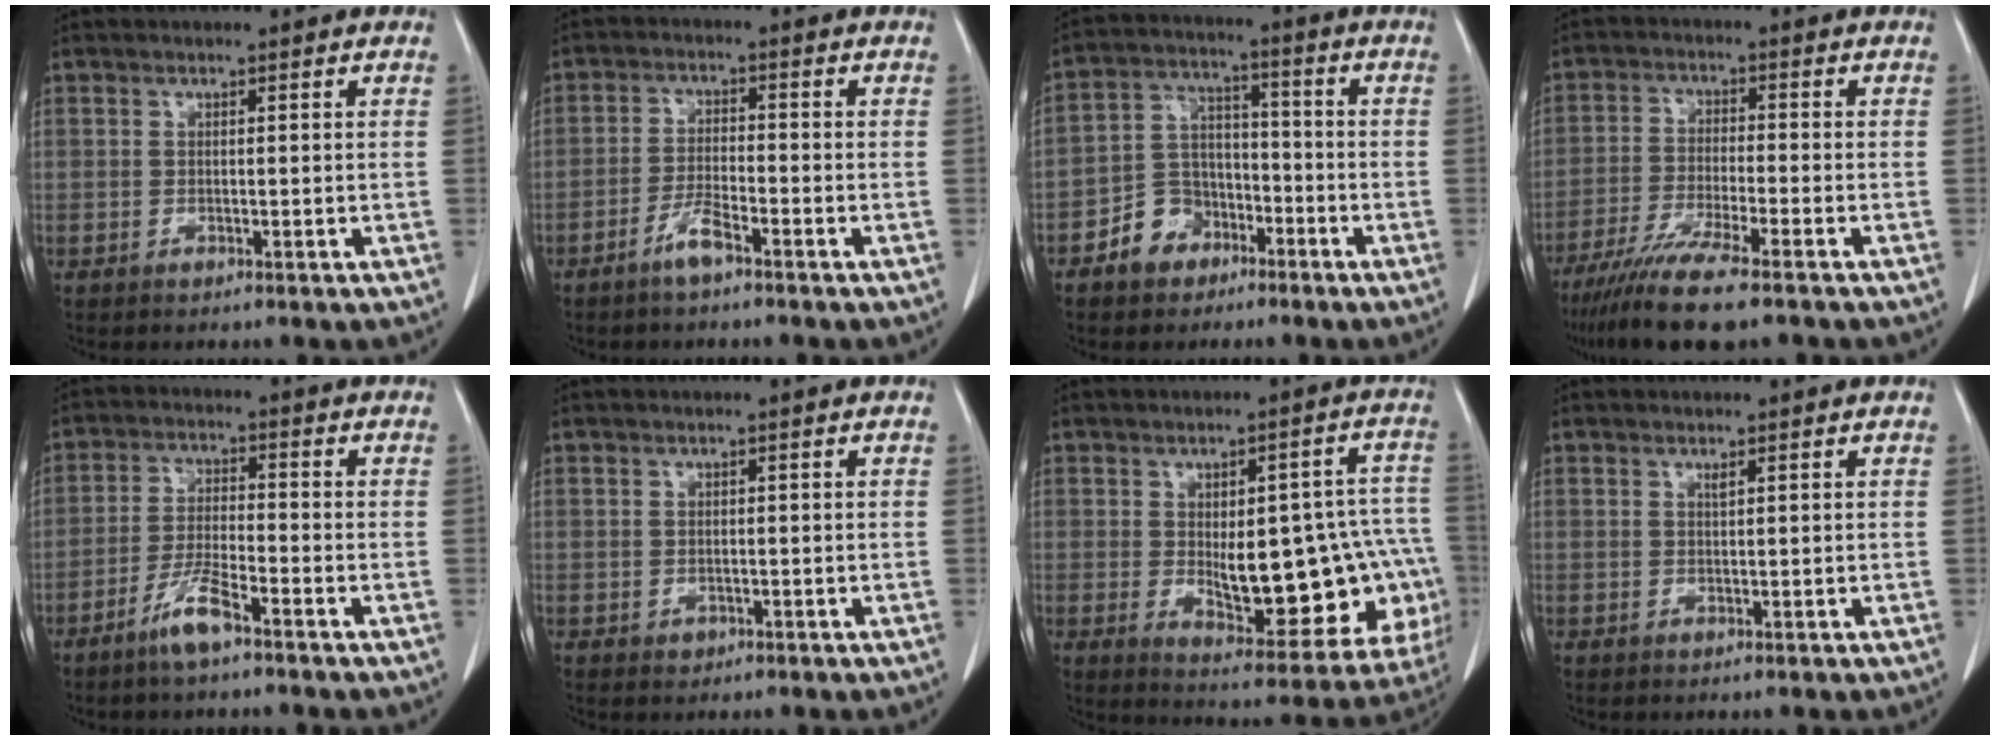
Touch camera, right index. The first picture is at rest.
{"total": 3.7, "force": [-2.7, 0.4, 2.5], "torque": [-0.053, -0.001, -0.054]}
{"total": 7.6, "force": [-4.3, 5.9, 2.2], "torque": [-0.049, 0.023, -0.072]}
{"total": 10.8, "force": [-8.2, 0.3, 6.9], "torque": [-0.120, -0.028, -0.138]}
{"total": 5.6, "force": [-3.9, 0.5, 4.0], "torque": [-0.085, -0.006, -0.079]}
{"total": 1.0, "force": [-0.3, 0.9, 0.3], "torque": [-0.004, 0.003, -0.001]}
{"total": 19.9, "force": [-2.6, 7.4, 18.3], "torque": [-0.174, 0.026, -0.003]}
{"total": 0.5, "force": [0.4, 0.0, 0.4], "torque": [-0.011, -0.003, 0.008]}